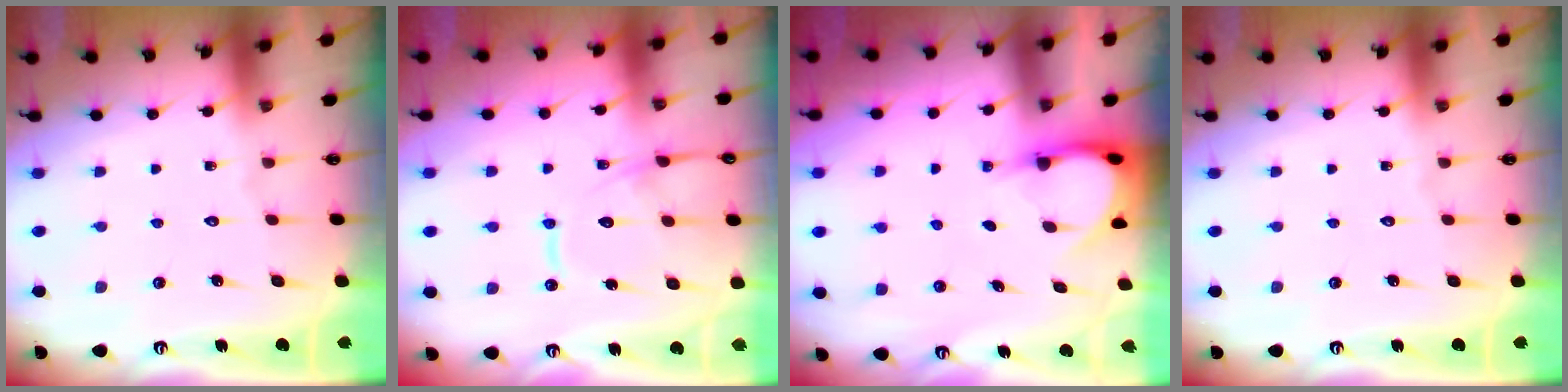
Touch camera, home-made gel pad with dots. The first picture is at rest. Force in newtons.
{"total": 13.2, "press": 13.2, "slide": 1.2}
{"total": 3.7, "press": 3.6, "slide": 0.4}
{"total": 0.0}